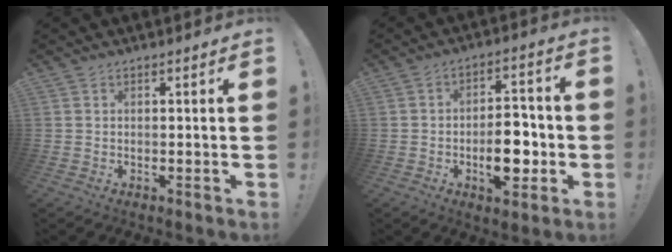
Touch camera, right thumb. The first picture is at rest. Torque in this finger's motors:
{"motor_torque": [1.55, 1.18, -0.13, 0.12, 0.02]}